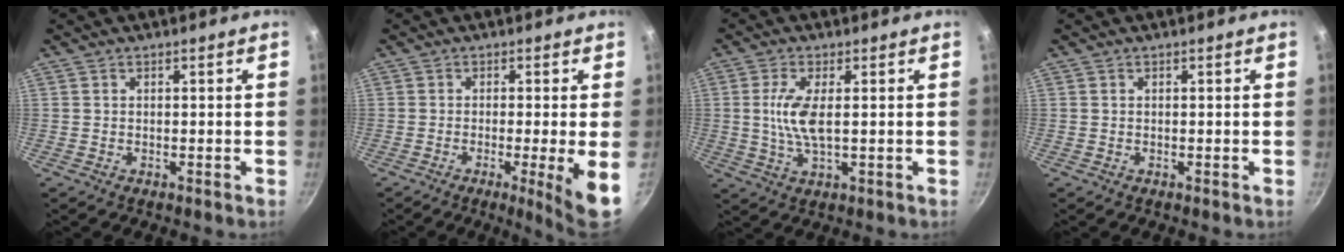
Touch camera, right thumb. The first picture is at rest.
{"total": 7.1, "force": [-1.7, 0.0, 6.9], "torque": [-0.098, -0.006, -0.024]}
{"total": 6.8, "force": [0.7, 2.3, 6.4], "torque": [-0.140, -0.002, 0.013]}
{"total": 0.0}